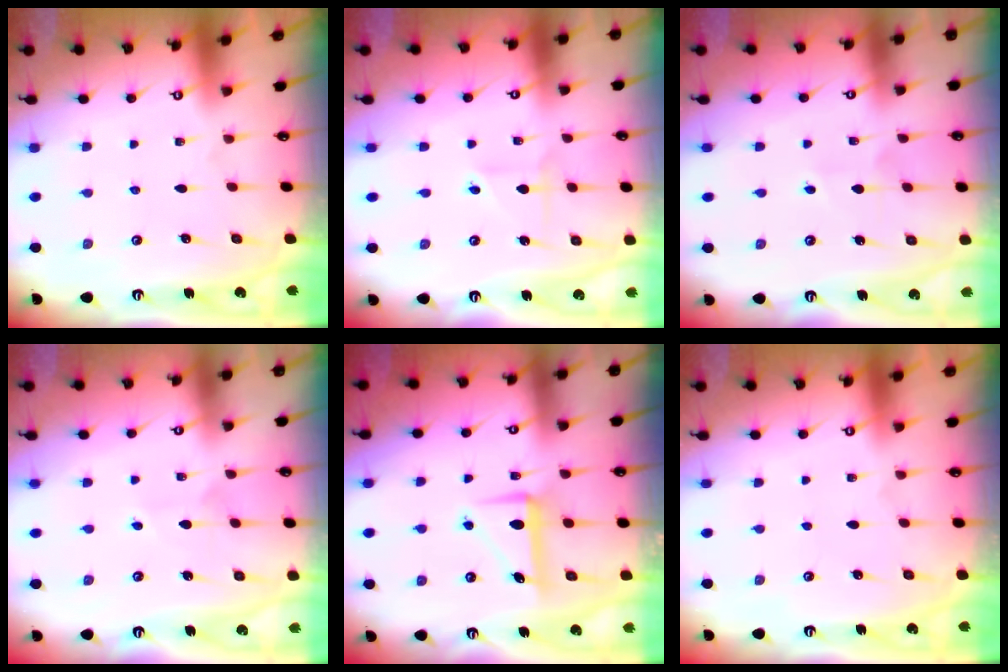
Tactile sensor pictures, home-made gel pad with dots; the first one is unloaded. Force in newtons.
{"total": 3.0, "press": 2.8, "slide": 1.0}
{"total": 3.7, "press": 3.6, "slide": 0.5}
{"total": 4.2, "press": 4.2, "slide": 0.4}
{"total": 8.0, "press": 8.0, "slide": 0.7}
{"total": 0.0}